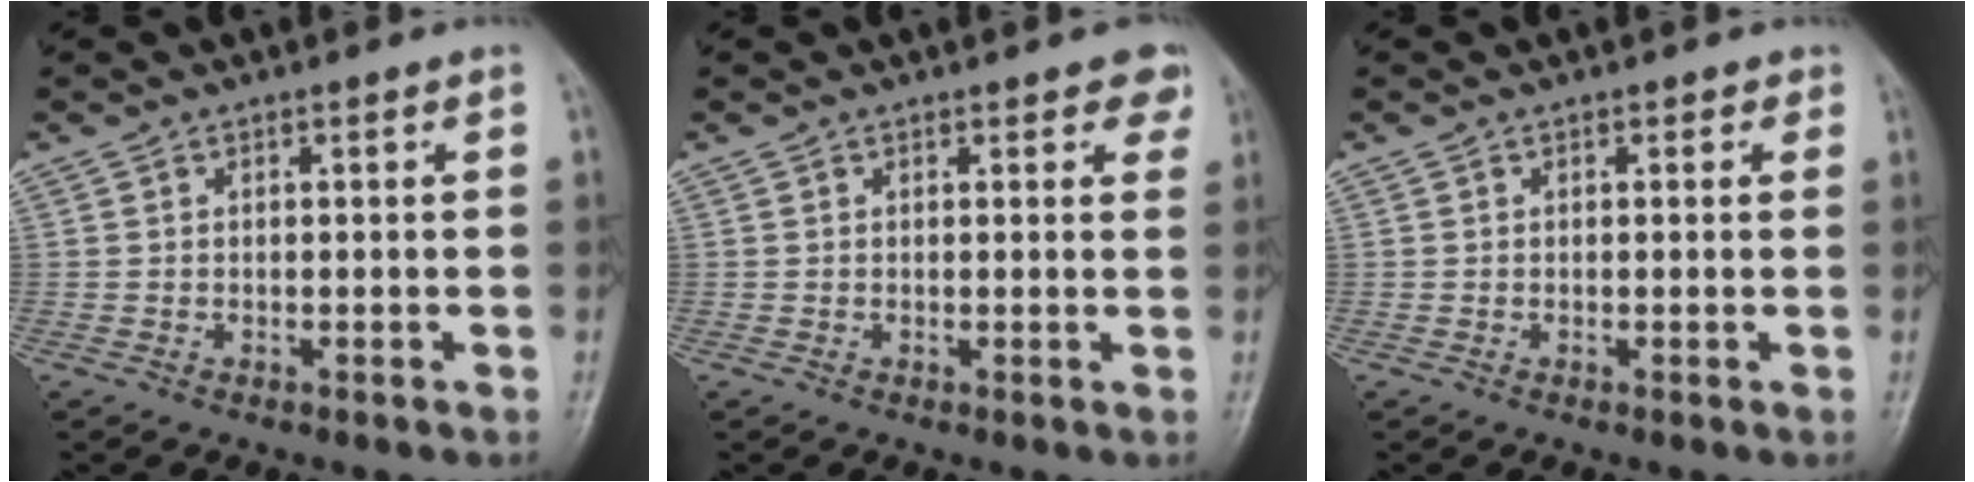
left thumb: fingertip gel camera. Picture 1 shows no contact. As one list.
[{"total": 3.1, "force": [2.1, 1.5, 1.8], "torque": [0.005, -0.004, 0.017]}, {"total": 1.0, "force": [0.6, 0.8, 0.4], "torque": [0.009, -0.002, 0.001]}]